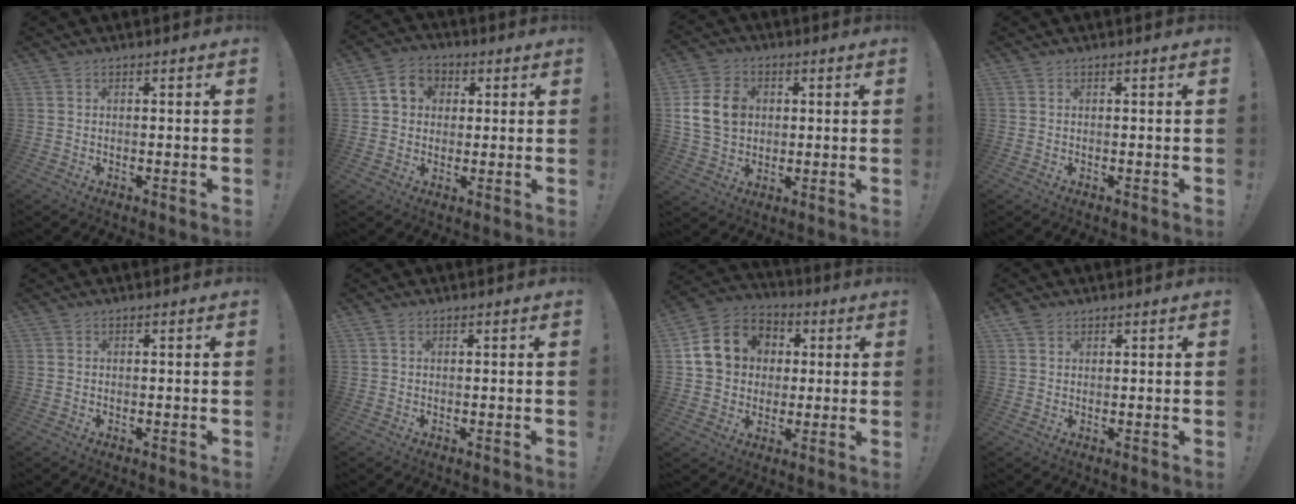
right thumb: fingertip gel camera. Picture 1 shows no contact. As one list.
[{"total": 8.1, "force": [2.5, 6.9, 3.3], "torque": [-0.048, 0.001, 0.051]}, {"total": 12.1, "force": [2.1, 9.6, 7.0], "torque": [-0.128, 0.001, 0.047]}, {"total": 0.0}, {"total": 0.0}, {"total": 0.7, "force": [0.3, 0.5, 0.4], "torque": [-0.008, 0.002, 0.006]}, {"total": 14.0, "force": [2.7, 12.3, 6.2], "torque": [-0.083, 0.007, 0.064]}, {"total": 2.4, "force": [1.6, 1.6, 0.6], "torque": [-0.013, -0.002, 0.033]}]